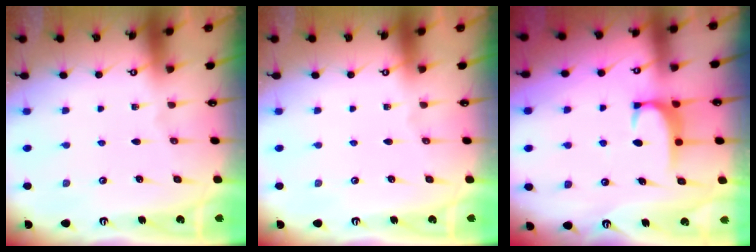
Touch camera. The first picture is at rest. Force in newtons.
{"total": 0.0}
{"total": 1.9, "press": 1.9, "slide": 0.5}